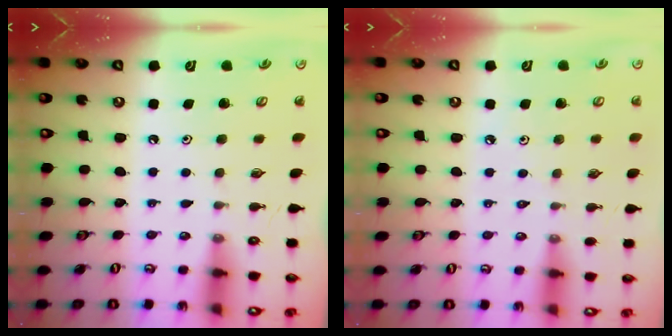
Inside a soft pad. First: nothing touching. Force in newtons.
{"total": 2.9, "press": 2.8, "slide": 0.5}